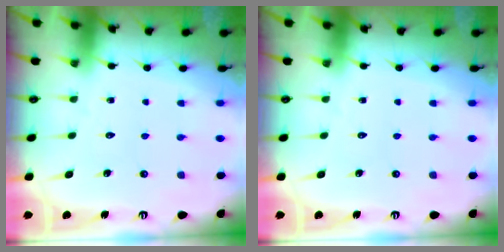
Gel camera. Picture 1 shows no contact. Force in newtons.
{"total": 0.0}